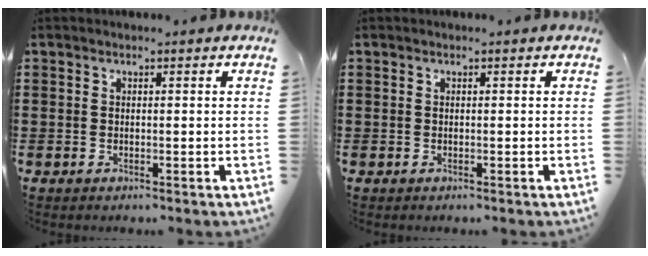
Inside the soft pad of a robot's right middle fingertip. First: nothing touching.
{"total": 0.0}